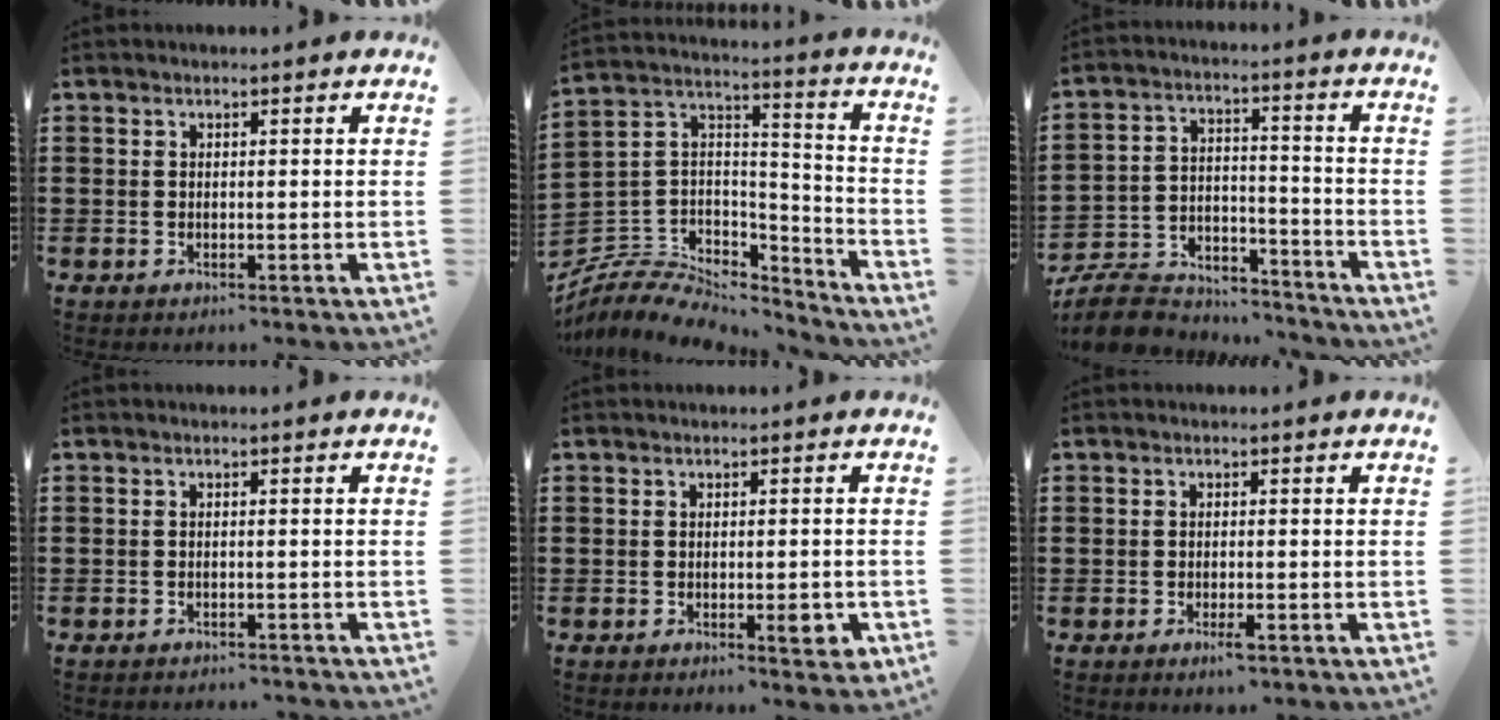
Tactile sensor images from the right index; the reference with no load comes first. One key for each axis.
{"total": 7.5, "fx": -6.7, "fy": 2.9, "fz": 1.5, "tx": -0.048, "ty": 0.004, "tz": -0.136}
{"total": 8.7, "fx": -8.2, "fy": 2.2, "fz": 2.0, "tx": -0.053, "ty": 0.016, "tz": -0.164}
{"total": 0.9, "fx": -0.8, "fy": -0.1, "fz": 0.1, "tx": -0.005, "ty": 0.000, "tz": -0.017}
{"total": 3.0, "fx": -1.0, "fy": 0.7, "fz": 2.7, "tx": -0.051, "ty": -0.002, "tz": -0.018}
{"total": 1.5, "fx": -0.9, "fy": 0.2, "fz": 1.2, "tx": -0.021, "ty": -0.002, "tz": -0.015}